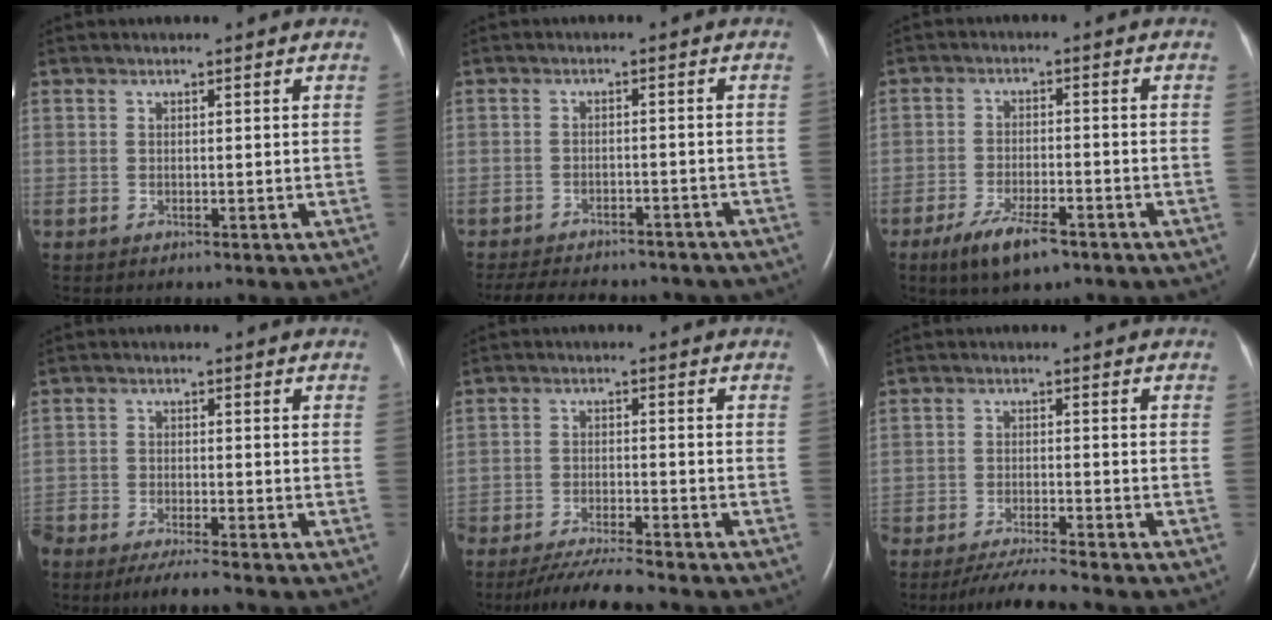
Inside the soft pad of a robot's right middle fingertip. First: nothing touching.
{"total": 17.7, "force": [-15.4, 5.6, 6.7], "torque": [-0.156, -0.013, -0.193]}
{"total": 6.8, "force": [-4.5, 1.8, 4.8], "torque": [-0.100, -0.010, -0.076]}
{"total": 6.4, "force": [-5.6, 0.1, 3.2], "torque": [-0.047, -0.016, -0.097]}
{"total": 8.1, "force": [-7.3, -0.5, 3.3], "torque": [-0.050, -0.026, -0.125]}
{"total": 6.2, "force": [-5.6, -1.3, 2.3], "torque": [-0.036, -0.024, -0.099]}